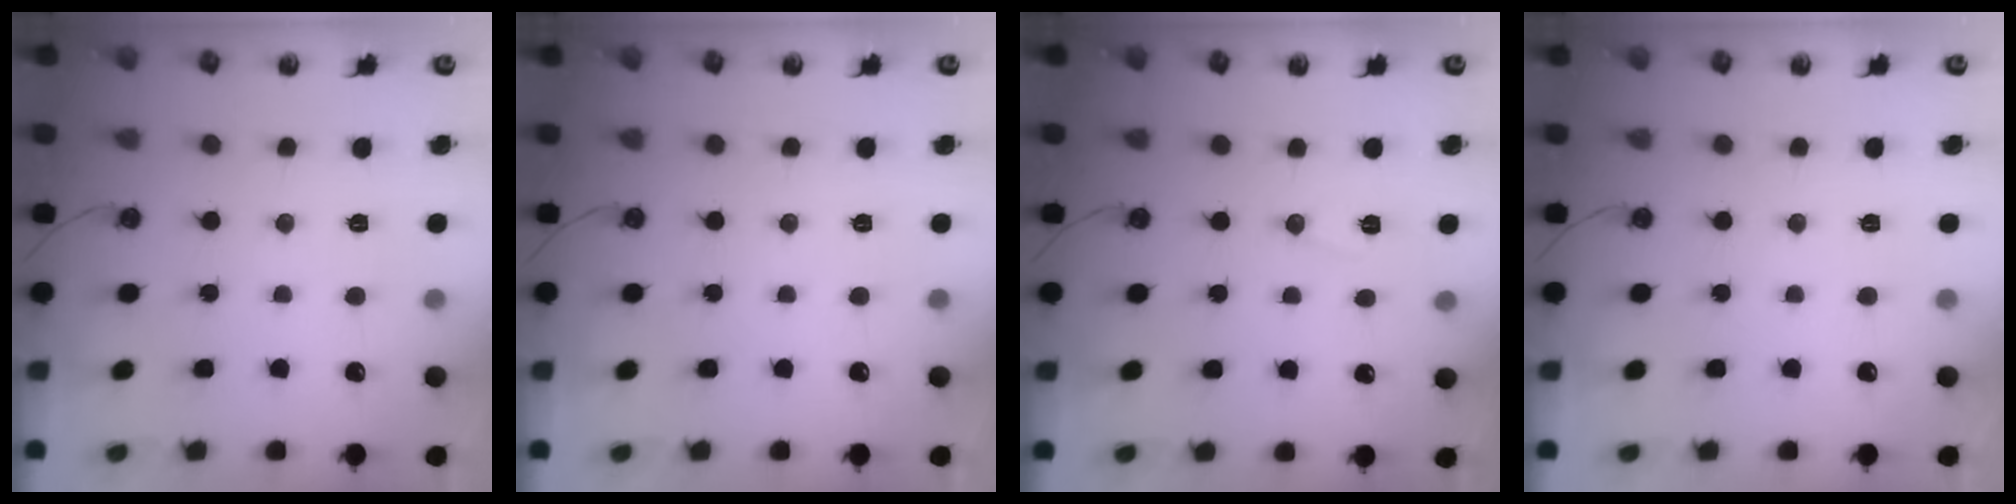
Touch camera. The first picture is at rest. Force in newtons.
{"total": 0.0}
{"total": 7.5, "press": 6.1, "slide": 4.4}
{"total": 0.0}